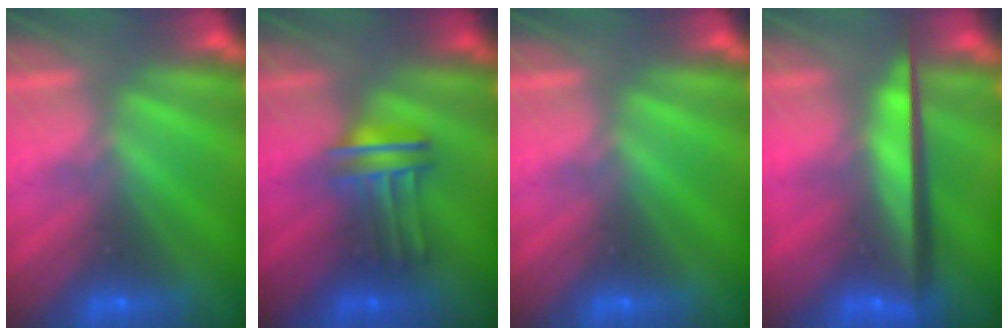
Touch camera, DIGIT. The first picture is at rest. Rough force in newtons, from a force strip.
{"total": 3.3}
{"total": 0.0}
{"total": 8.6}